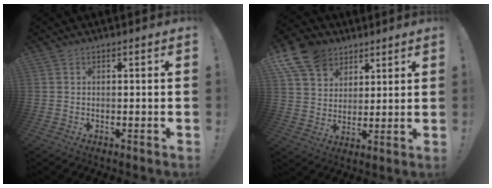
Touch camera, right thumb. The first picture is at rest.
{"total": 12.8, "force": [7.8, 9.1, 4.6], "torque": [-0.082, -0.047, 0.155]}